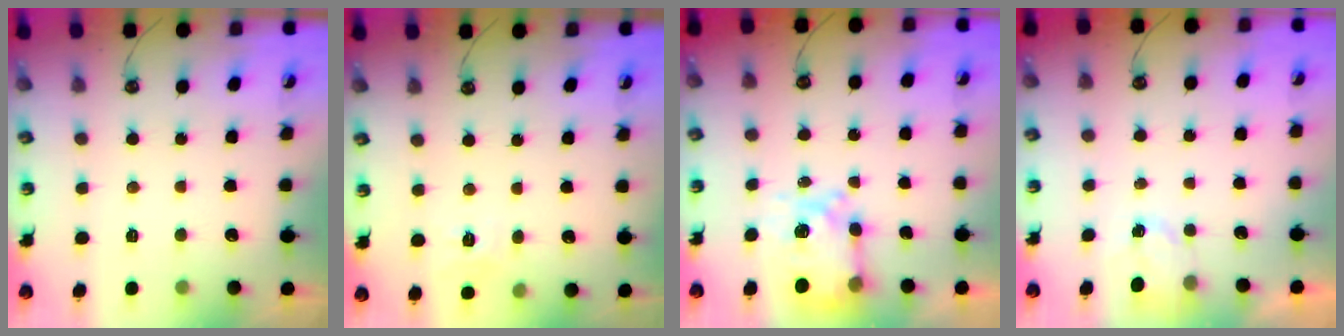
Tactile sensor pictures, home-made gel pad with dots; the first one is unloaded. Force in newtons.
{"total": 6.5, "press": 6.5, "slide": 0.7}
{"total": 7.9, "press": 7.8, "slide": 0.7}
{"total": 2.4, "press": 2.4, "slide": 0.3}